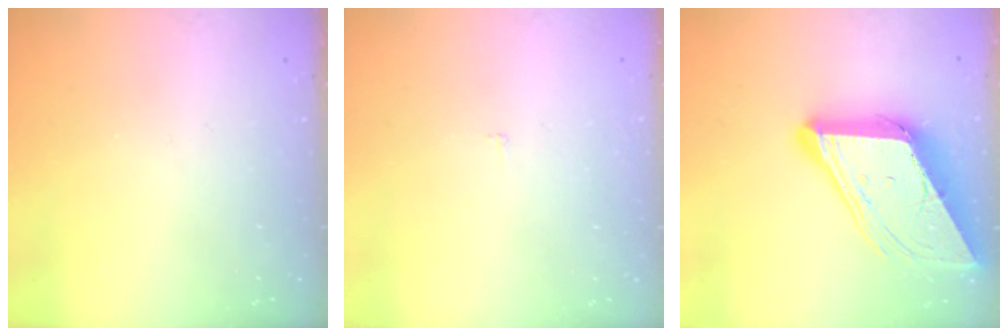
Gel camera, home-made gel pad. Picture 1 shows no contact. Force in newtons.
{"total": 2.3, "press": 2.3, "slide": 0.2}
{"total": 18.6, "press": 18.5, "slide": 2.0}